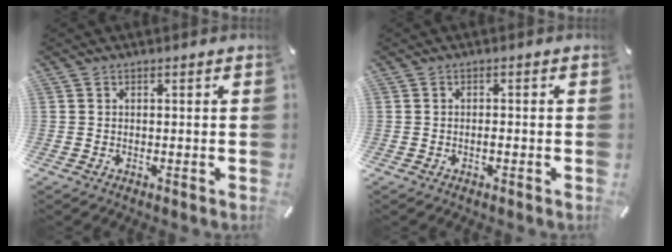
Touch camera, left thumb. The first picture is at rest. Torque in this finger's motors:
{"motor_torque": [-0.32, 0.15, 0.09, 0.10, 0.00]}